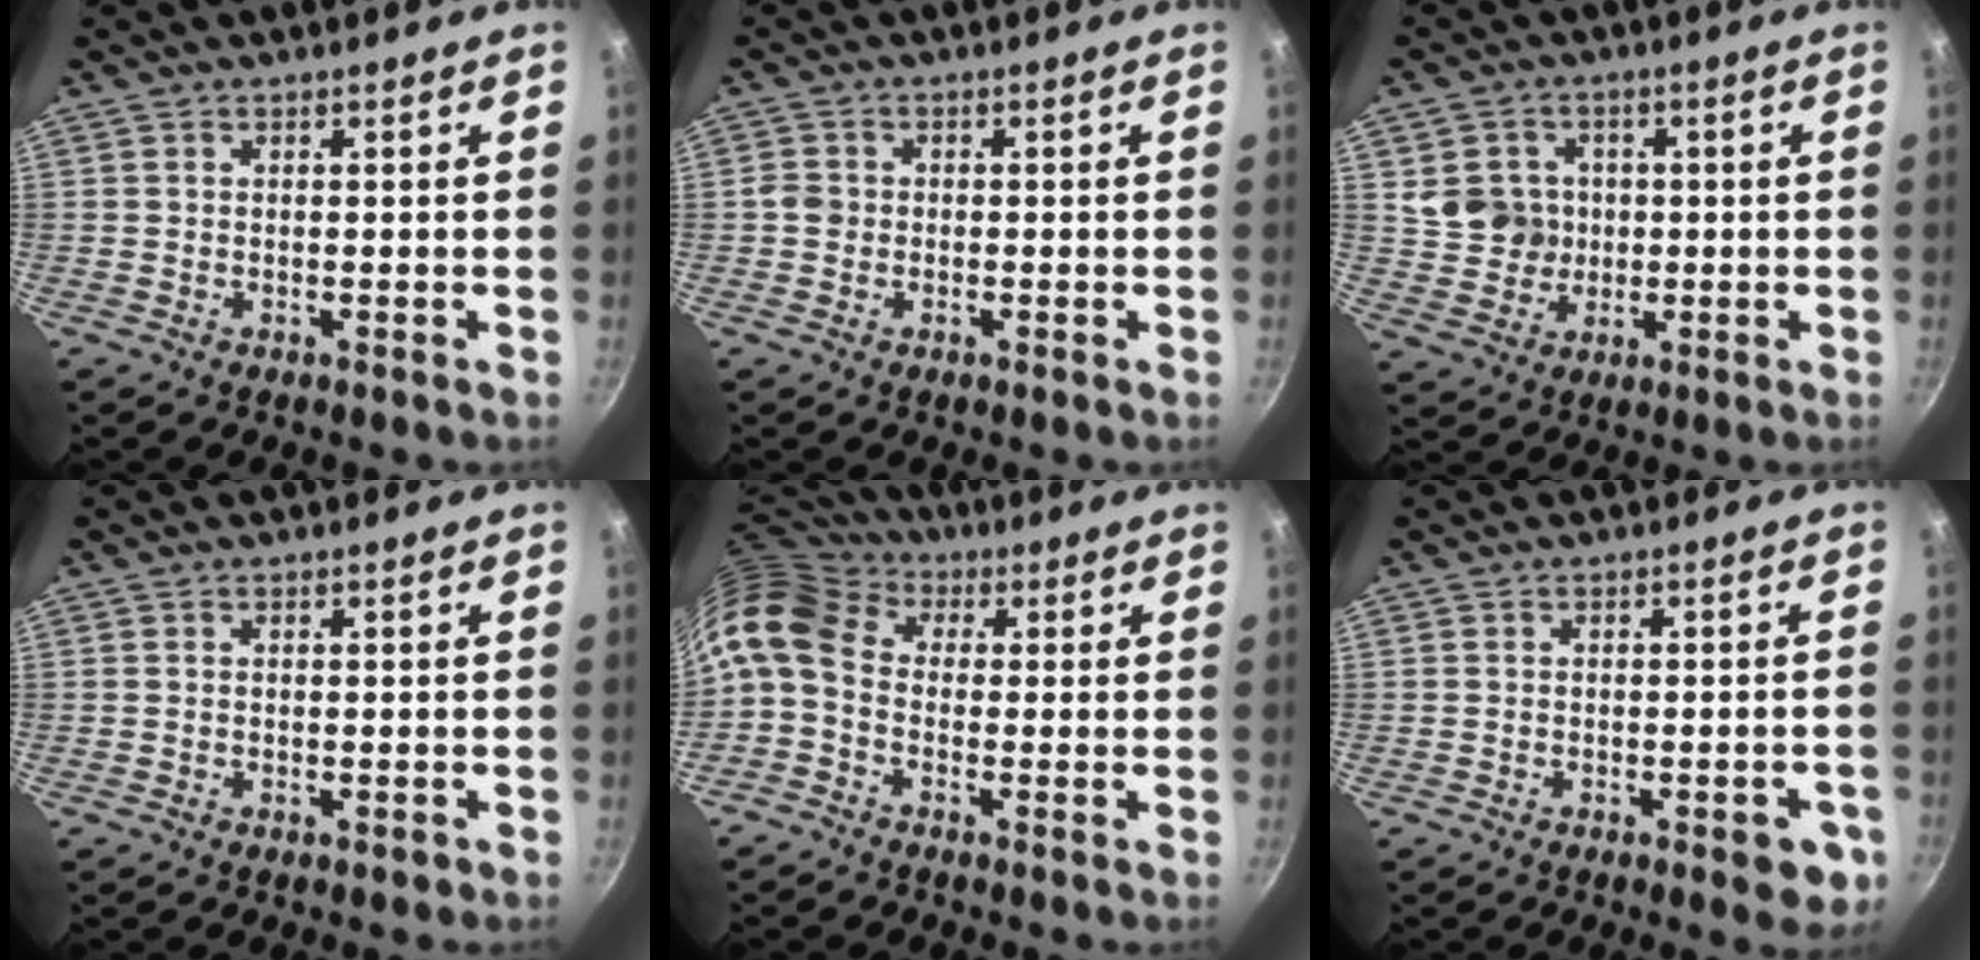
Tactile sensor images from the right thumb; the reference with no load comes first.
{"total": 2.4, "force": [-0.6, 2.1, 0.9], "torque": [-0.012, 0.012, -0.015]}
{"total": 7.7, "force": [0.9, 7.2, 2.4], "torque": [-0.013, 0.004, 0.022]}
{"total": 0.7, "force": [-0.4, 0.3, 0.4], "torque": [-0.008, 0.004, -0.006]}
{"total": 12.8, "force": [0.0, 9.3, 8.7], "torque": [-0.187, 0.032, -0.022]}
{"total": 6.0, "force": [-2.6, 2.3, 4.9], "torque": [-0.047, 0.010, -0.027]}